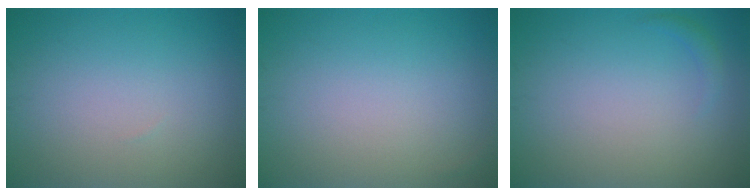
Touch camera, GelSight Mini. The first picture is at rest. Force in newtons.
{"total": 0.0}
{"total": 0.8, "press": 0.8, "slide": 0.1}